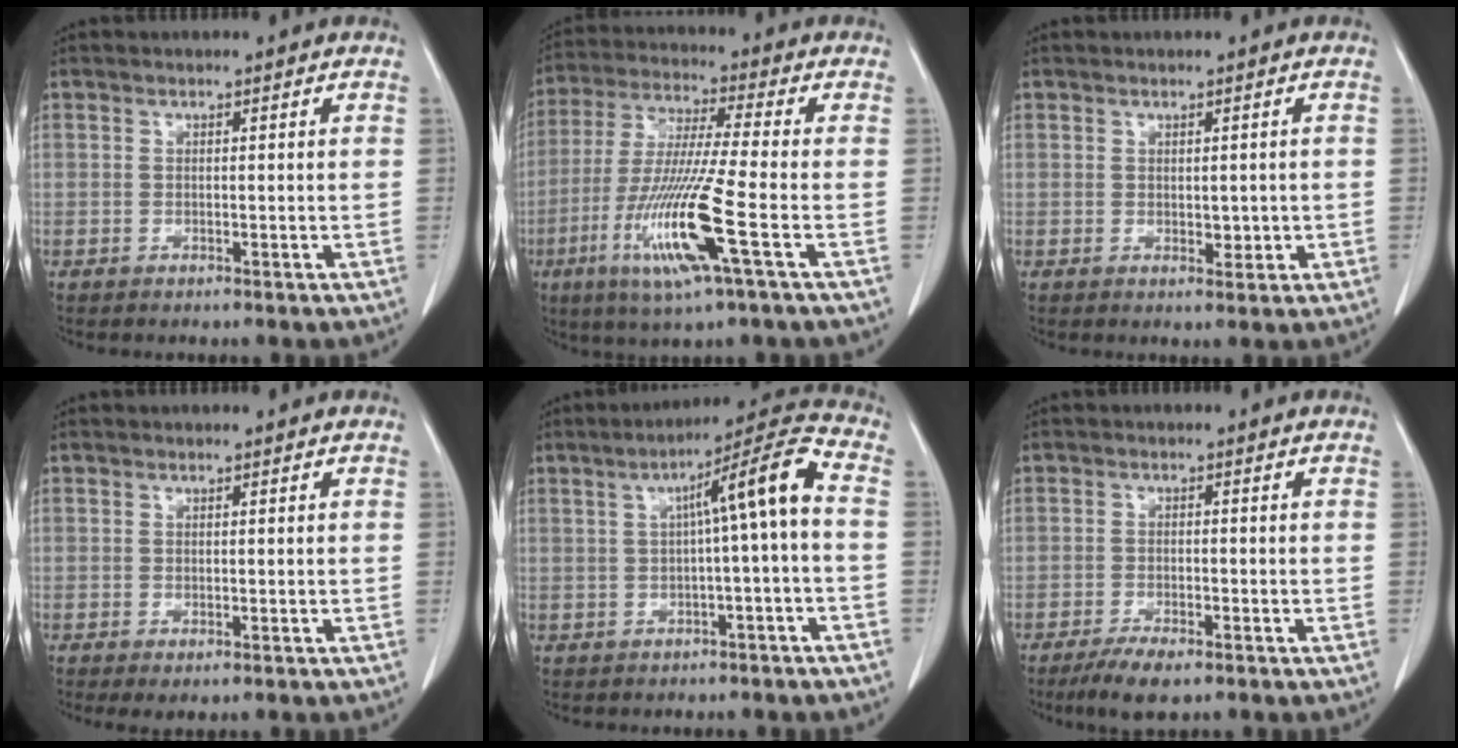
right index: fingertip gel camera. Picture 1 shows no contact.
{"total": 14.5, "force": [-5.2, -0.5, 13.5], "torque": [-0.282, -0.027, -0.104]}
{"total": 1.9, "force": [-0.1, 1.1, 1.5], "torque": [-0.018, -0.003, 0.004]}
{"total": 1.9, "force": [-1.1, 0.6, 1.4], "torque": [-0.017, -0.004, -0.014]}
{"total": 8.8, "force": [0.2, -0.1, 8.8], "torque": [-0.132, 0.028, 0.001]}
{"total": 4.6, "force": [-3.4, 1.1, 3.0], "torque": [-0.058, -0.007, -0.057]}